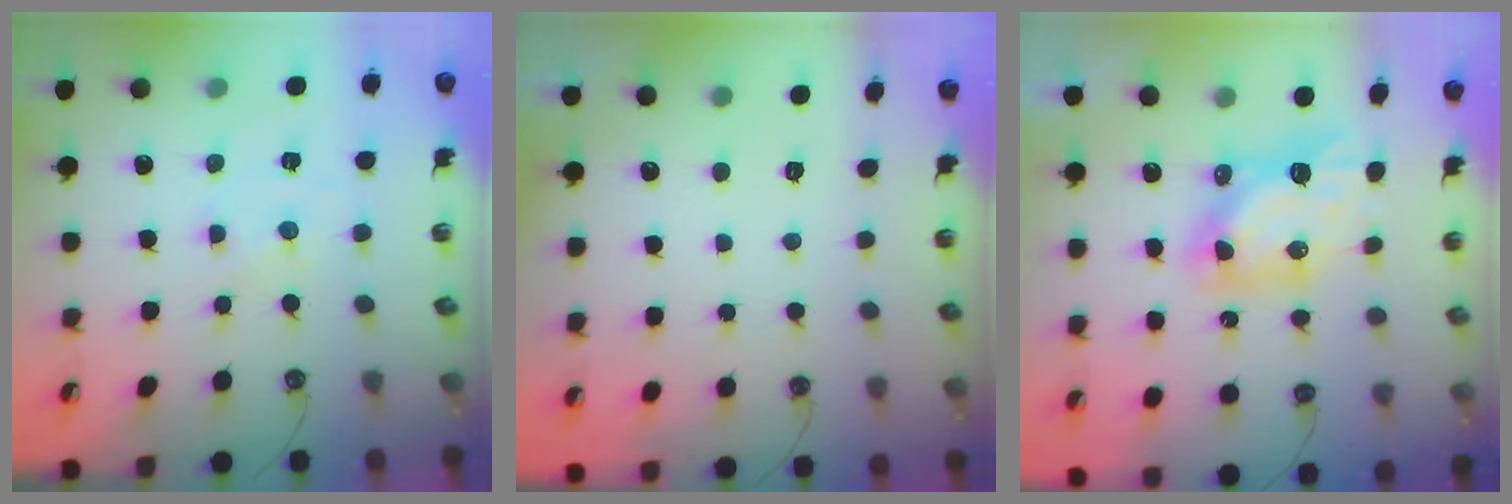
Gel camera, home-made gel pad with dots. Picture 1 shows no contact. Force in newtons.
{"total": 0.0}
{"total": 9.1, "press": 9.1, "slide": 1.1}